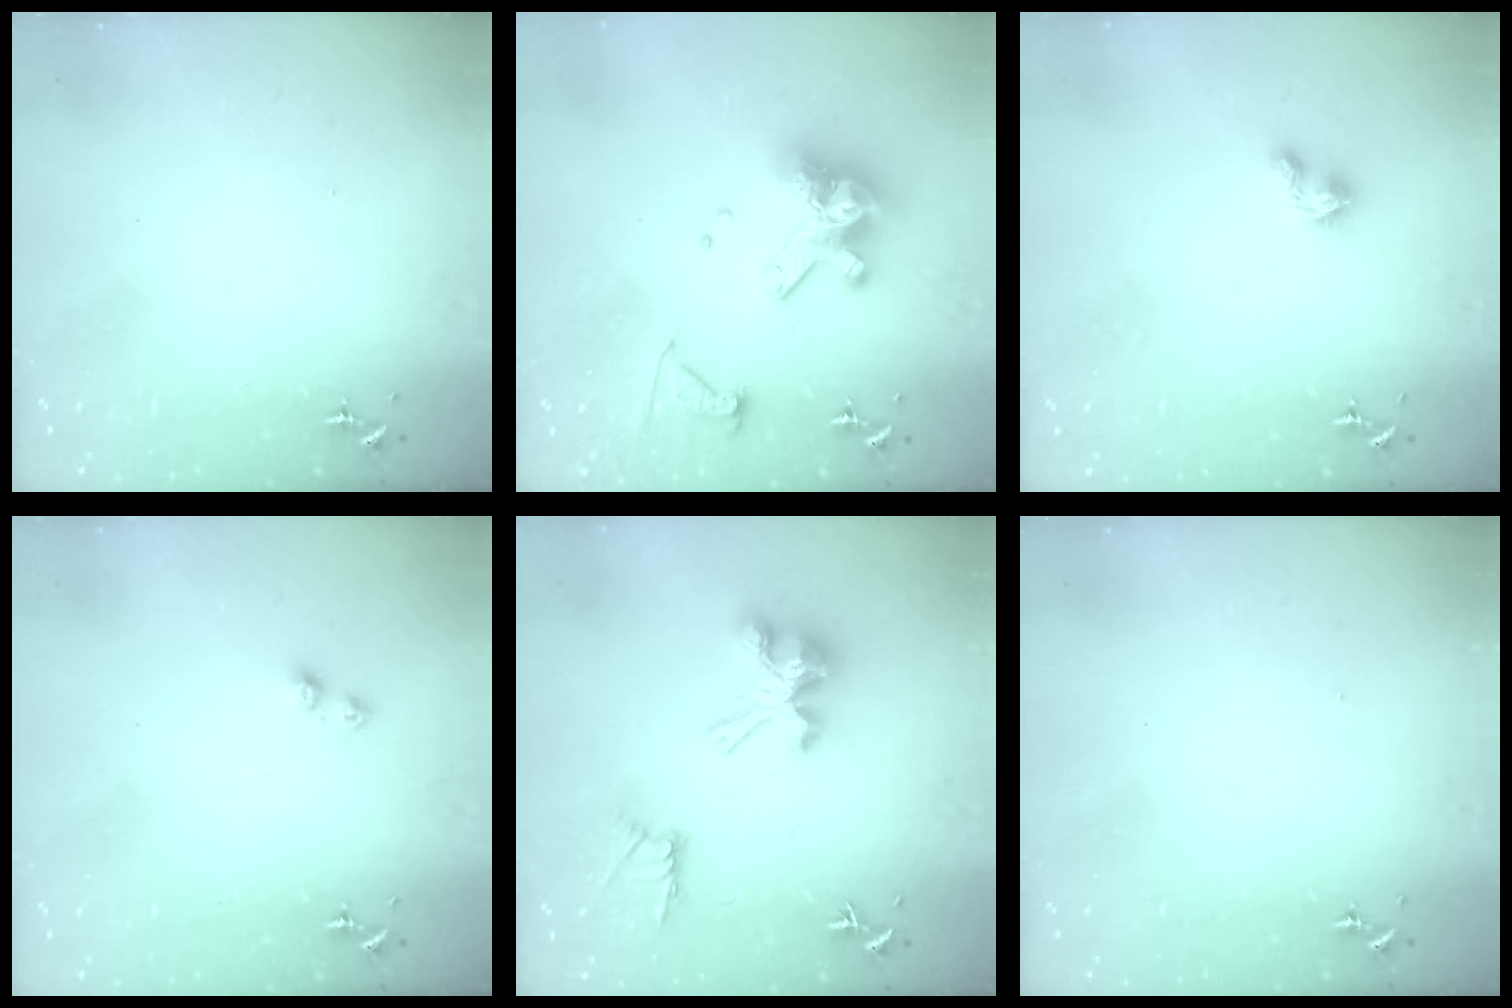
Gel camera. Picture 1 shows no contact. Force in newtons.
{"total": 16.5, "press": 16.4, "slide": 1.6}
{"total": 2.3, "press": 2.3, "slide": 0.4}
{"total": 4.3, "press": 4.3, "slide": 0.5}
{"total": 12.1, "press": 12.1, "slide": 0.1}
{"total": 0.0}